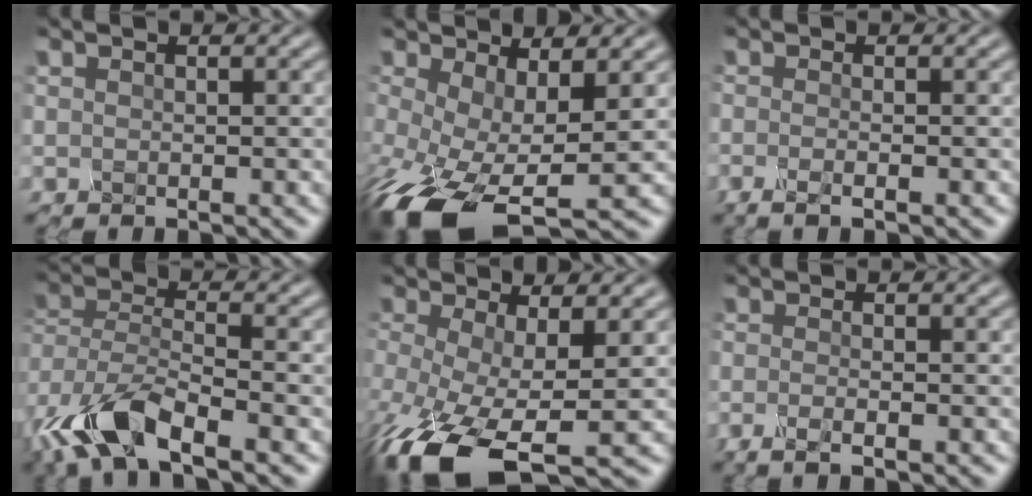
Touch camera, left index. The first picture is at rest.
{"total": 9.6, "force": [-4.1, 3.5, 7.9], "torque": [-0.186, -0.036, -0.043]}
{"total": 2.1, "force": [-1.2, 0.5, 1.6], "torque": [-0.027, -0.009, -0.013]}
{"total": 8.1, "force": [-5.1, 3.4, 5.2], "torque": [-0.140, -0.013, -0.079]}
{"total": 10.3, "force": [-5.2, 3.4, 8.2], "torque": [-0.207, -0.043, -0.061]}
{"total": 2.1, "force": [-1.5, 0.3, 1.5], "torque": [-0.031, -0.008, -0.019]}